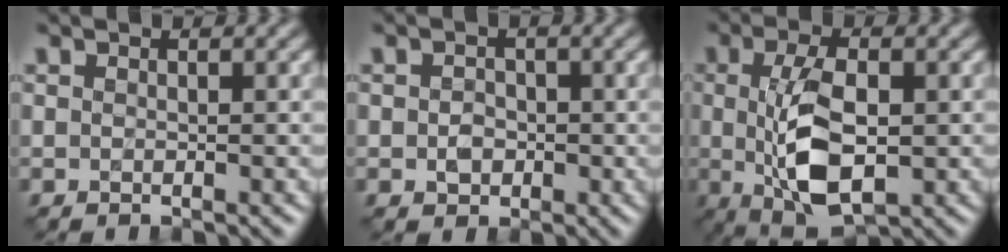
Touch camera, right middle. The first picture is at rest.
{"total": 2.2, "force": [-0.6, 1.7, 1.3], "torque": [-0.021, 0.003, -0.011]}
{"total": 6.9, "force": [-0.7, 2.9, 6.2], "torque": [-0.131, -0.002, -0.007]}